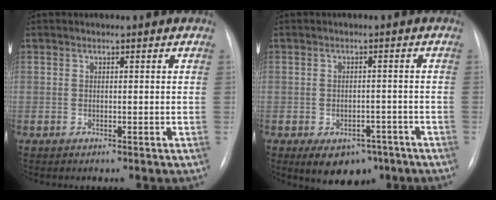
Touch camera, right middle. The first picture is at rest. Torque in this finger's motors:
{"motor_torque": [0.81, -0.78, 0.20, 0.02]}